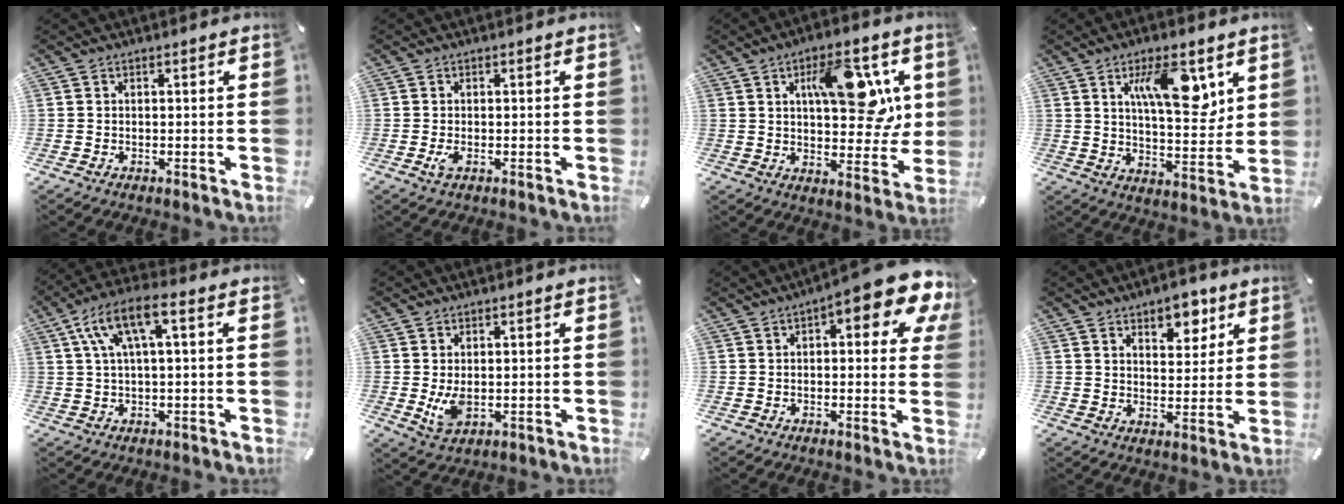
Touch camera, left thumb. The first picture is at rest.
{"total": 2.1, "force": [-0.4, 0.7, 1.9], "torque": [-0.046, -0.007, -0.010]}
{"total": 15.5, "force": [6.1, 7.8, 12.0], "torque": [-0.154, -0.020, 0.097]}
{"total": 14.3, "force": [6.7, 5.9, 11.2], "torque": [-0.163, -0.027, 0.110]}
{"total": 10.4, "force": [2.8, 3.6, 9.3], "torque": [-0.186, 0.002, 0.051]}
{"total": 5.2, "force": [0.4, 3.3, 4.0], "torque": [-0.078, -0.010, 0.006]}
{"total": 13.3, "force": [6.8, 4.3, 10.5], "torque": [-0.135, -0.043, 0.109]}
{"total": 8.0, "force": [5.3, 4.7, 3.8], "torque": [-0.027, -0.032, 0.086]}